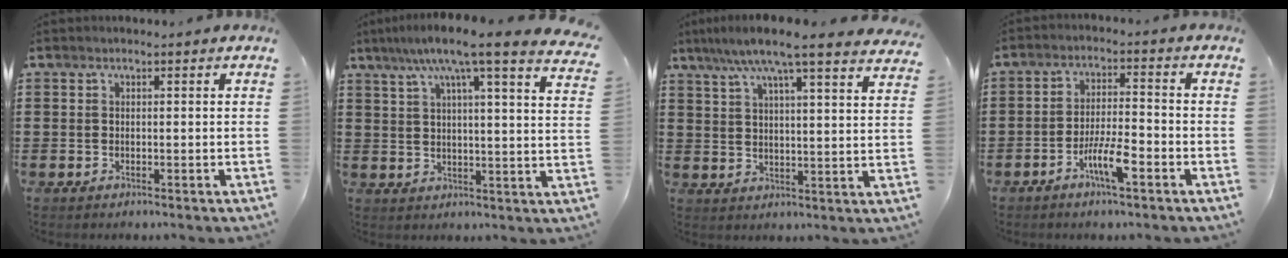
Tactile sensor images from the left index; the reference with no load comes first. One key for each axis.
{"total": 8.7, "fx": 6.4, "fy": 0.2, "fz": 5.9, "tx": -0.122, "ty": -0.030, "tz": 0.100}
{"total": 8.2, "fx": 6.6, "fy": 0.0, "fz": 4.8, "tx": -0.114, "ty": -0.022, "tz": 0.114}
{"total": 6.1, "fx": -3.2, "fy": 1.2, "fz": 5.1, "tx": -0.103, "ty": -0.002, "tz": -0.061}